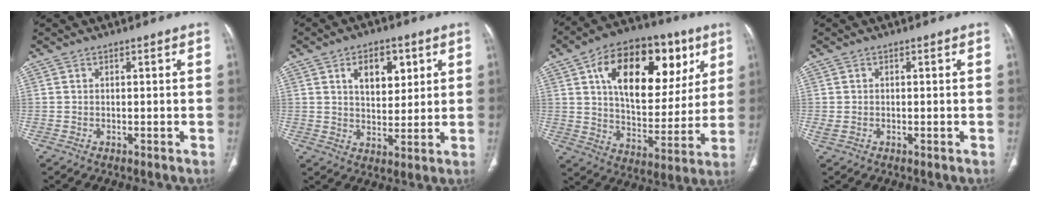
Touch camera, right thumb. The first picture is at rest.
{"total": 9.2, "force": [3.7, 5.5, 6.4], "torque": [-0.066, -0.017, 0.061]}
{"total": 25.6, "force": [9.7, 14.3, 18.9], "torque": [-0.249, -0.003, 0.155]}
{"total": 1.4, "force": [-0.3, 0.8, 1.1], "torque": [-0.031, 0.006, 0.000]}